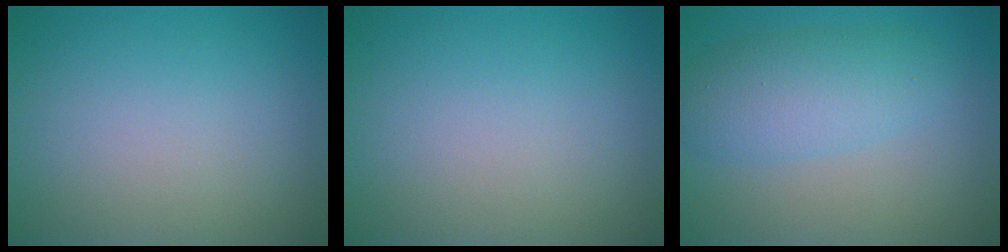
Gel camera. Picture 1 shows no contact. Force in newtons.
{"total": 0.0}
{"total": 4.2, "press": 4.2, "slide": 0.1}